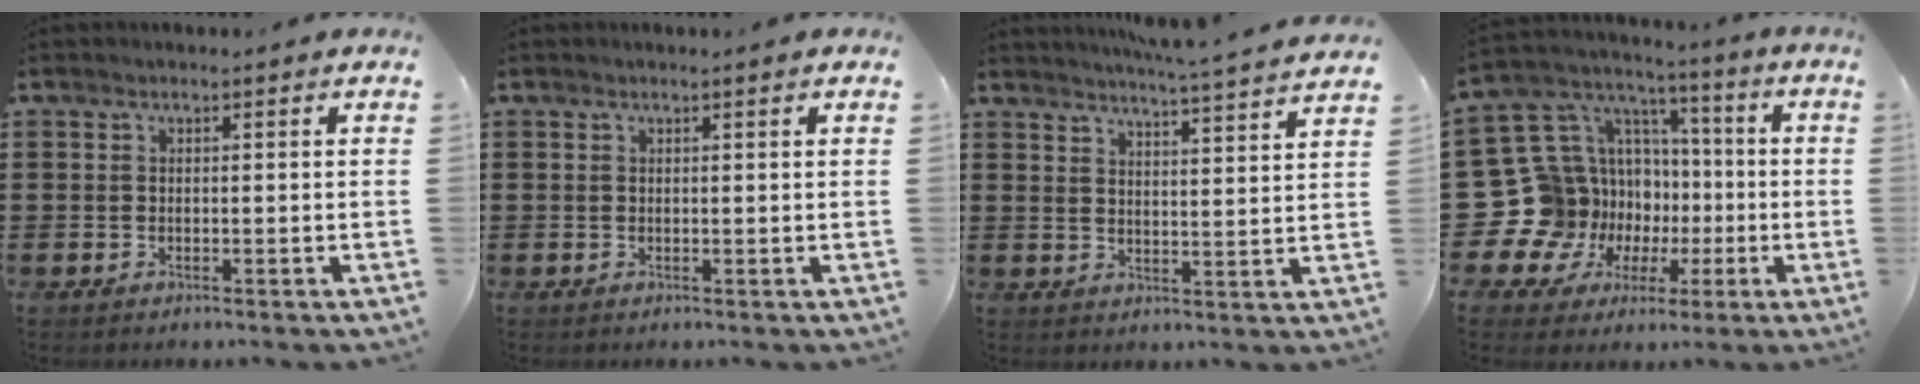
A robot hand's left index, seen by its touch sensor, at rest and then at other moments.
{"total": 0.6, "force": [0.4, -0.1, 0.5], "torque": [-0.009, -0.001, 0.008]}
{"total": 4.6, "force": [4.4, -0.8, 1.1], "torque": [-0.033, -0.038, 0.071]}
{"total": 15.7, "force": [-2.2, 14.7, 4.8], "torque": [-0.162, -0.031, 0.002]}